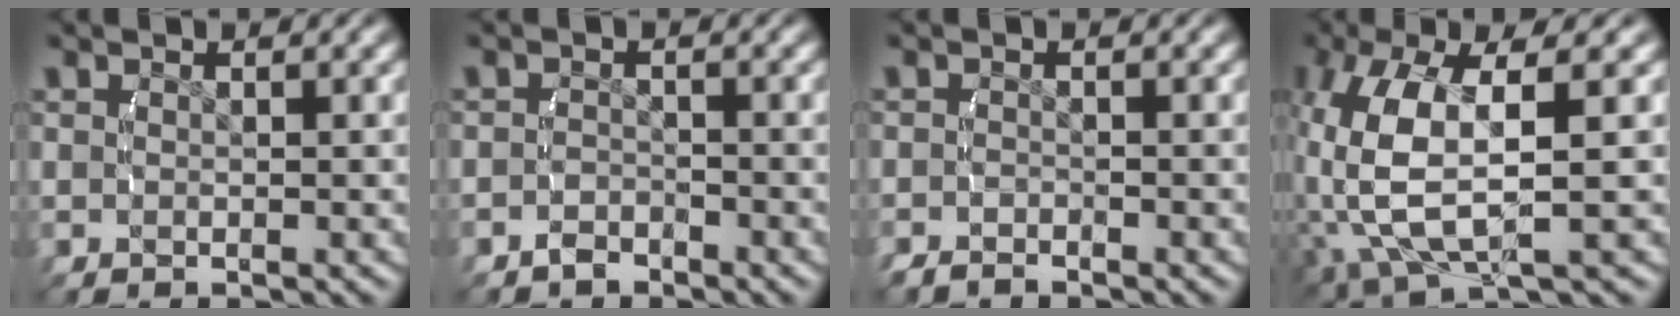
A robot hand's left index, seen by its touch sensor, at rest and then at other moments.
{"total": 1.5, "force": [-1.4, 0.5, 0.0], "torque": [0.000, -0.006, -0.024]}
{"total": 1.4, "force": [-1.3, 0.2, -0.1], "torque": [-0.009, -0.007, -0.022]}
{"total": 10.1, "force": [0.4, 5.8, 8.3], "torque": [-0.203, -0.019, 0.023]}